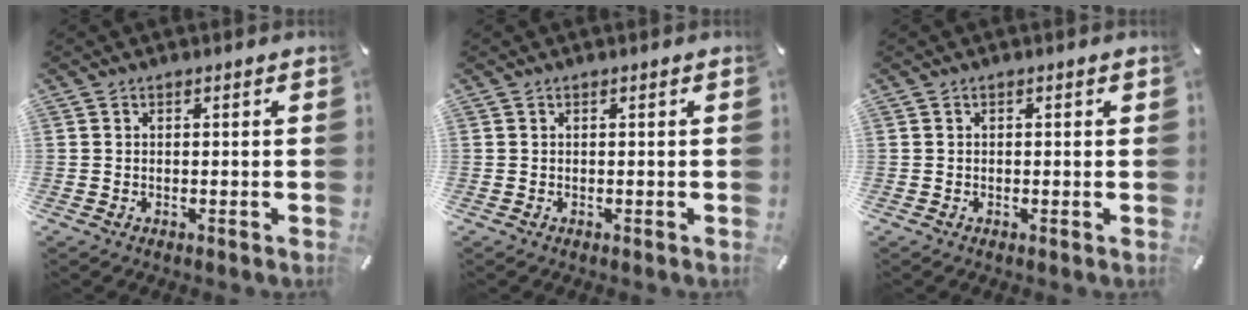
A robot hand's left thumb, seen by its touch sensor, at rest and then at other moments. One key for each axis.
{"total": 0.0}
{"total": 0.5, "fx": -0.1, "fy": 0.4, "fz": 0.4, "tx": -0.007, "ty": 0.001, "tz": -0.002}